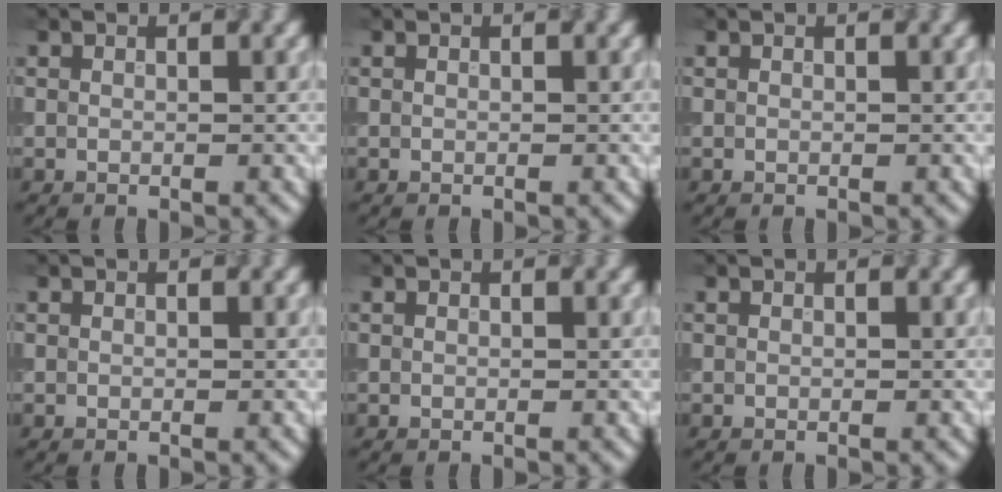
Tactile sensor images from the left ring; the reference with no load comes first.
{"total": 0.0}
{"total": 0.0}
{"total": 0.0}
{"total": 0.0}
{"total": 0.0}